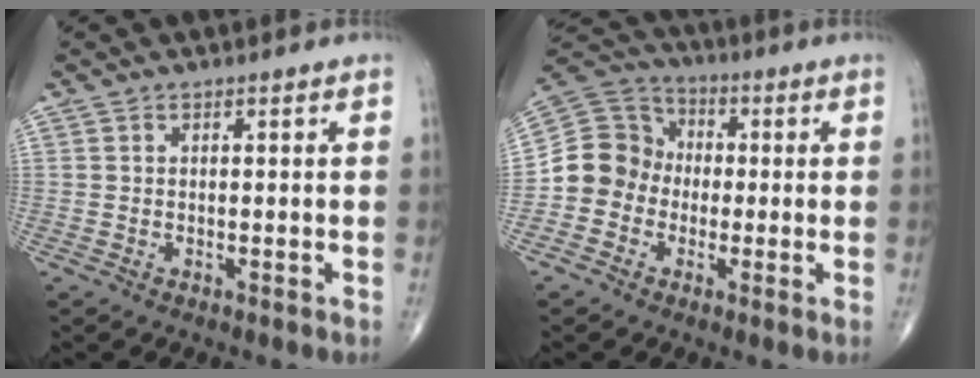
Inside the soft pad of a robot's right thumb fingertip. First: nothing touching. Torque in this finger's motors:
{"motor_torque": [0.06, 0.03, 0.41, -0.02, 0.05]}